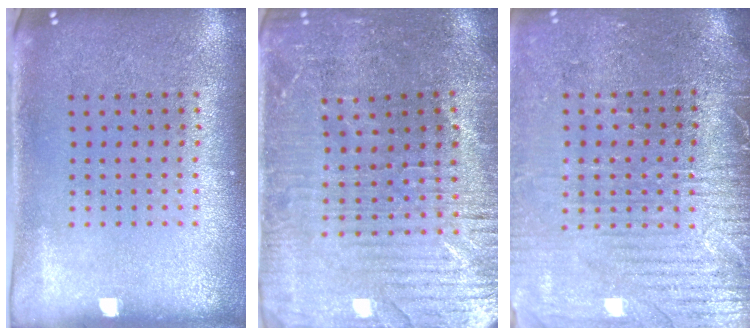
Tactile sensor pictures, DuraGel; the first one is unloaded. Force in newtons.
{"total": 3.2, "press": 3.2, "slide": 0.5}
{"total": 3.6, "press": 3.4, "slide": 1.4}